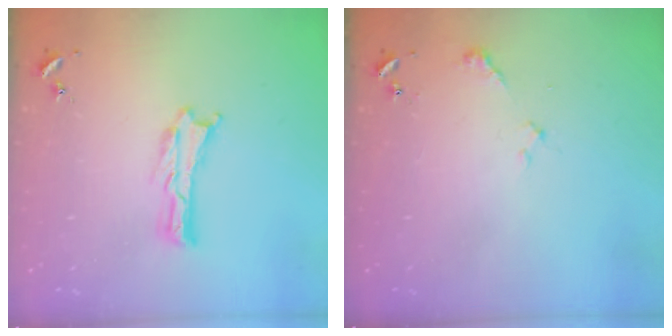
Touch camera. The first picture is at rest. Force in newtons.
{"total": 2.4, "press": 2.3, "slide": 0.3}